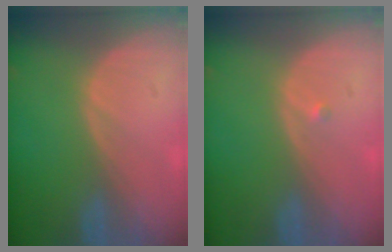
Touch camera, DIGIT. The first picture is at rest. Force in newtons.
{"total": 0.6, "press": 0.5, "slide": 0.4}